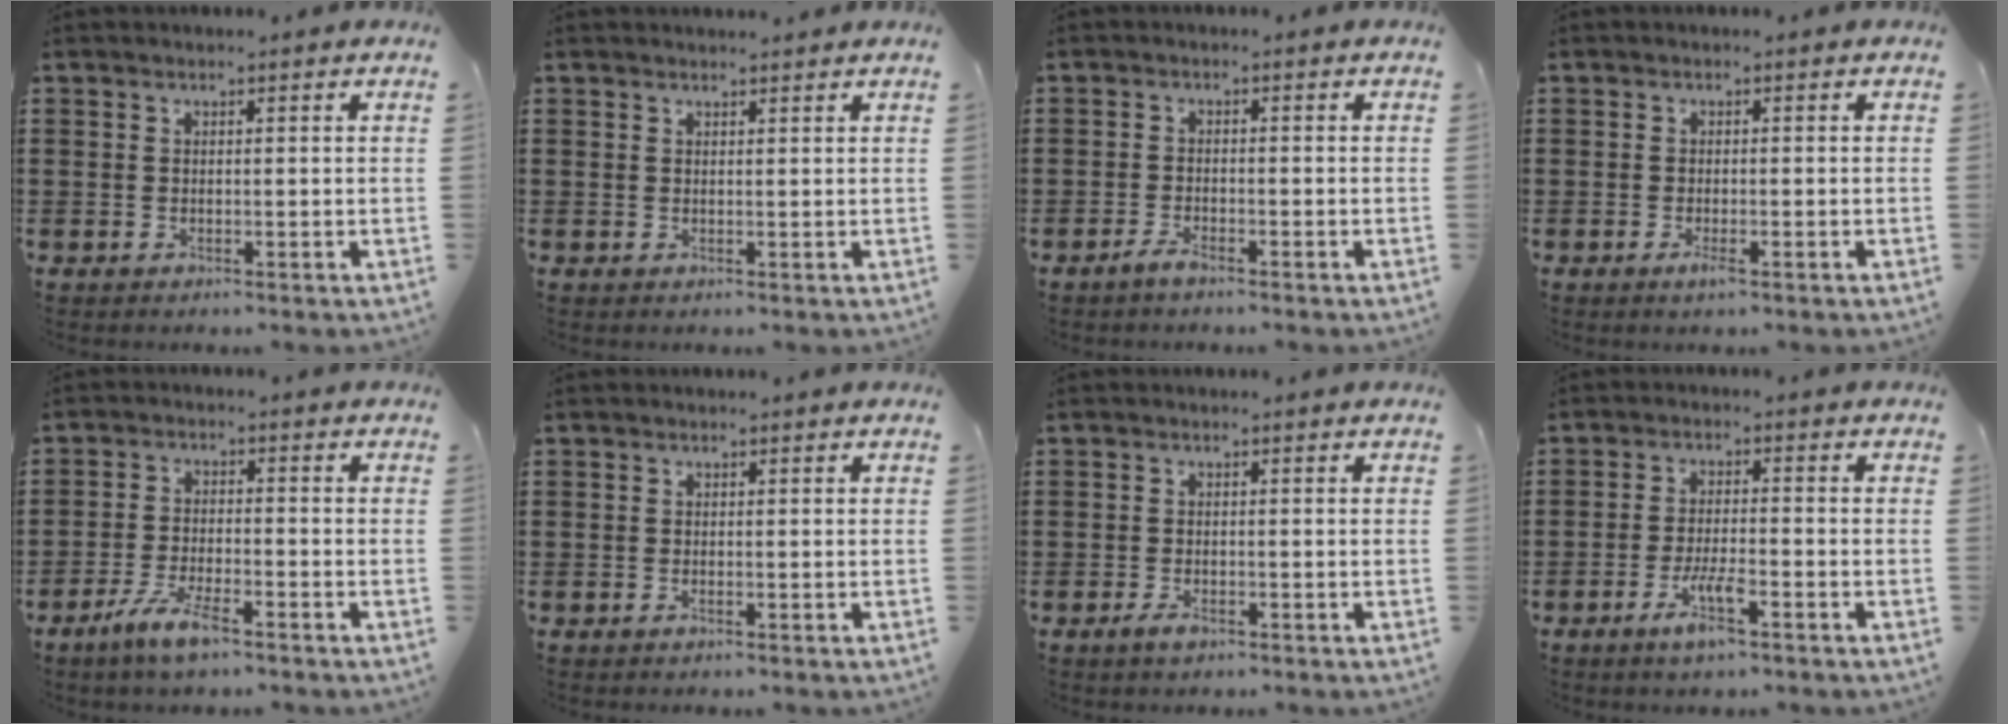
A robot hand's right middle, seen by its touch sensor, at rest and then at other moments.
{"total": 0.8, "force": [0.8, 0.0, 0.2], "torque": [0.003, -0.004, 0.014]}
{"total": 1.9, "force": [-1.6, 0.3, 1.0], "torque": [-0.026, -0.002, -0.033]}
{"total": 1.4, "force": [-0.7, 0.2, 1.2], "torque": [-0.022, -0.004, -0.012]}
{"total": 5.6, "force": [-3.9, 1.2, 3.9], "torque": [-0.089, -0.008, -0.075]}
{"total": 0.5, "force": [-0.3, 0.1, 0.4], "torque": [-0.009, -0.003, -0.005]}
{"total": 1.8, "force": [-1.1, 0.8, 1.2], "torque": [-0.023, 0.000, -0.022]}
{"total": 5.1, "force": [-2.9, 0.9, 4.2], "torque": [-0.079, -0.003, -0.052]}